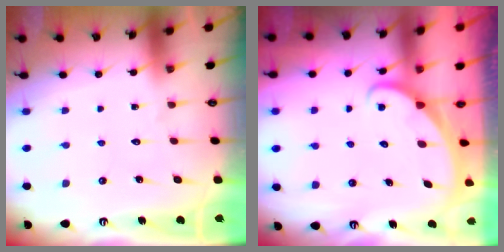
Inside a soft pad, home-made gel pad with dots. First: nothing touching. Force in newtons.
{"total": 1.8, "press": 1.8, "slide": 0.1}